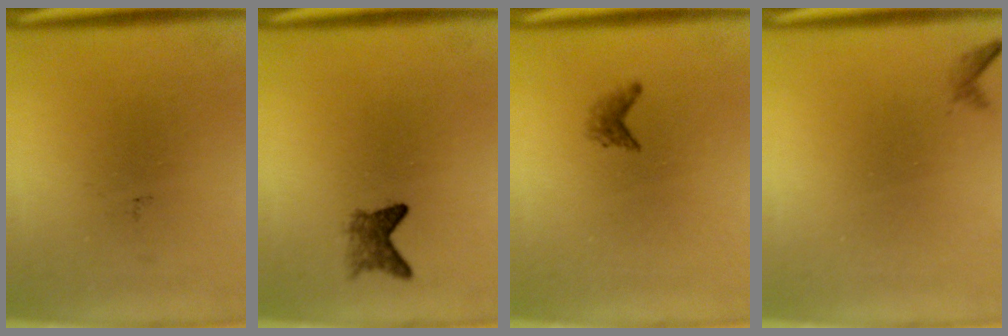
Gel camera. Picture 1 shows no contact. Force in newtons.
{"total": 2.5}
{"total": 1.1}
{"total": 0.6}